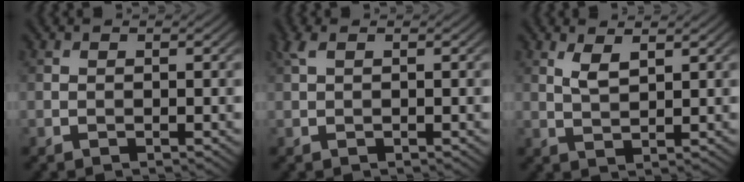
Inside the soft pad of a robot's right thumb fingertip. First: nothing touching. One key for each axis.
{"total": 1.8, "fx": 0.9, "fy": 0.6, "fz": 1.4, "tx": -0.040, "ty": 0.008, "tz": 0.016}
{"total": 2.6, "fx": 1.6, "fy": 0.6, "fz": 2.0, "tx": -0.048, "ty": 0.000, "tz": 0.034}